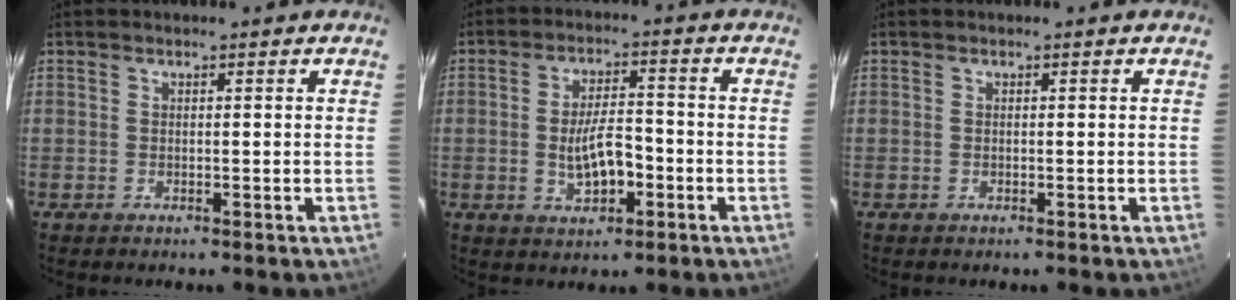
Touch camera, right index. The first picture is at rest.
{"total": 7.4, "force": [-2.2, 3.1, 6.3], "torque": [-0.120, 0.007, -0.028]}
{"total": 0.0}